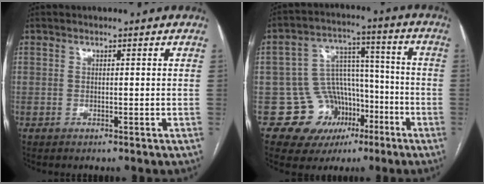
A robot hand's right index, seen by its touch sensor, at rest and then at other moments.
{"total": 12.1, "force": [-5.1, 10.6, 2.6], "torque": [-0.028, 0.068, -0.063]}